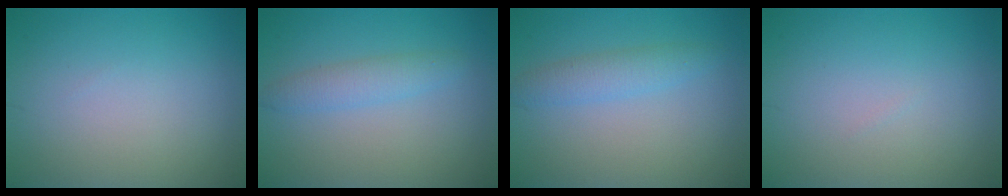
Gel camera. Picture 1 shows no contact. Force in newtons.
{"total": 2.2, "press": 2.2, "slide": 0.1}
{"total": 2.3, "press": 2.3, "slide": 0.1}
{"total": 0.0}